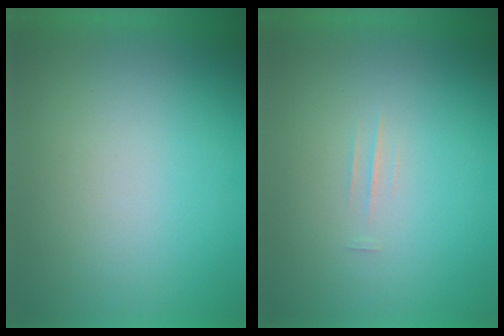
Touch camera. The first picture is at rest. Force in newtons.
{"total": 1.3}